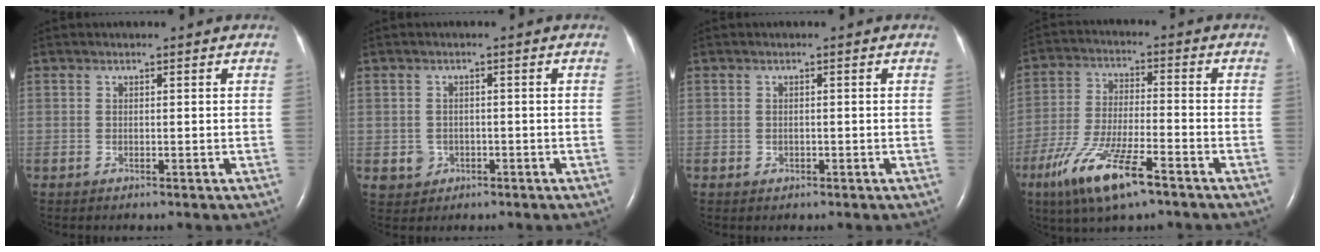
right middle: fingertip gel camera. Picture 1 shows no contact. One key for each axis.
{"total": 2.6, "fx": -0.7, "fy": 2.5, "fz": 0.4, "tx": -0.006, "ty": 0.007, "tz": -0.003}
{"total": 0.7, "fx": -0.2, "fy": 0.6, "fz": 0.2, "tx": -0.005, "ty": 0.001, "tz": -0.003}
{"total": 12.3, "fx": -7.3, "fy": 2.3, "fz": 9.5, "tx": -0.194, "ty": -0.021, "tz": -0.130}